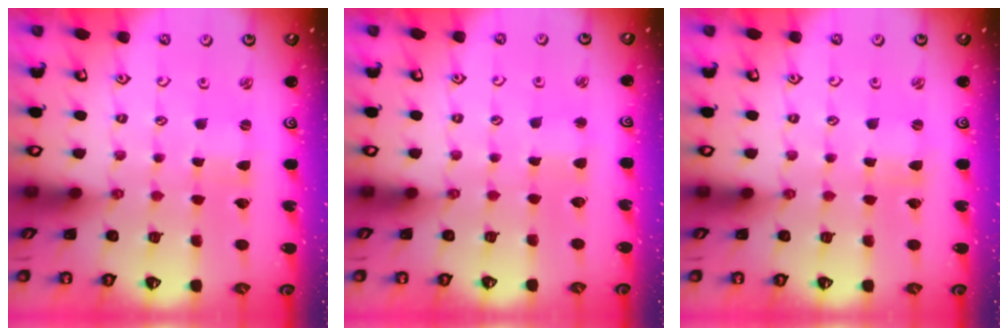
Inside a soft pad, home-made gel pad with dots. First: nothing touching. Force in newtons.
{"total": 2.2, "press": 2.2, "slide": 0.3}
{"total": 0.0}